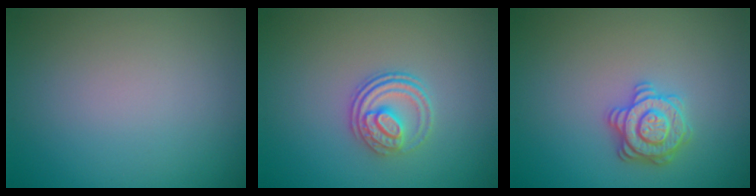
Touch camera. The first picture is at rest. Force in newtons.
{"total": 2.9, "press": 2.4, "slide": 1.6}
{"total": 2.9, "press": 2.8, "slide": 0.6}